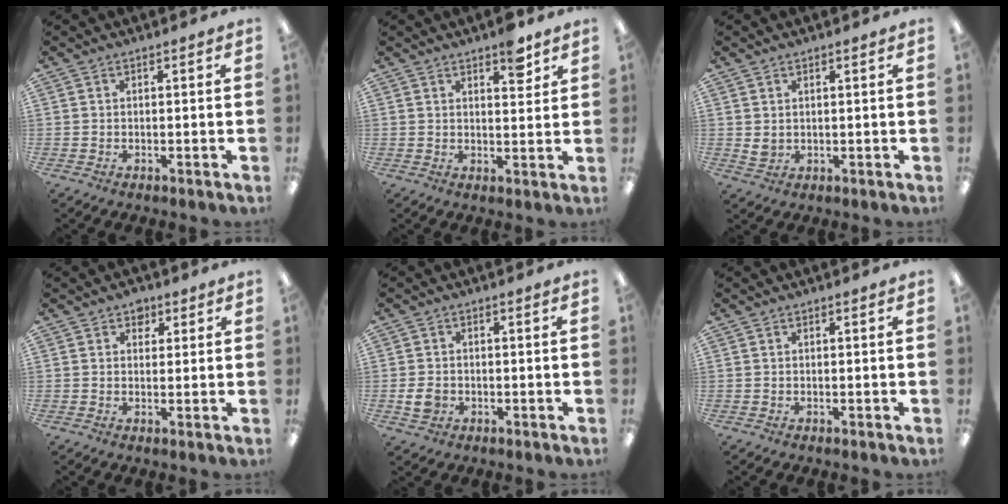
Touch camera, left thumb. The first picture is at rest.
{"total": 5.8, "force": [4.0, 2.4, 3.4], "torque": [-0.031, -0.021, 0.063]}
{"total": 2.1, "force": [1.1, 1.6, 0.8], "torque": [-0.004, -0.006, 0.018]}
{"total": 2.9, "force": [1.7, 2.2, 0.8], "torque": [0.003, -0.002, 0.026]}
{"total": 3.8, "force": [-0.9, 3.1, 2.1], "torque": [-0.041, 0.005, -0.015]}
{"total": 0.0}